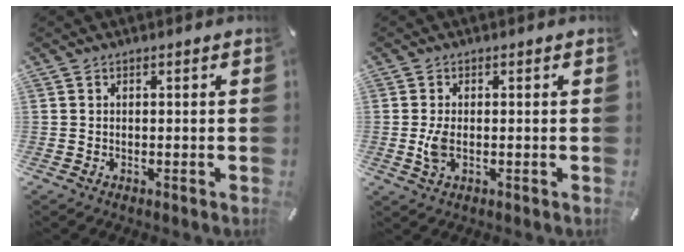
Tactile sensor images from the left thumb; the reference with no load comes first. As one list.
[{"total": 4.1, "force": [-0.2, 2.0, 3.5], "torque": [-0.077, -0.008, -0.010]}]